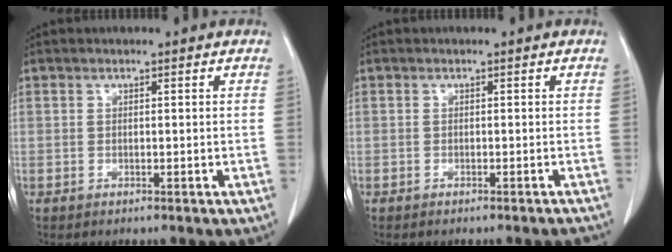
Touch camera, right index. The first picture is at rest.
{"total": 2.2, "force": [-2.2, 0.2, 0.5], "torque": [-0.002, -0.005, -0.028]}